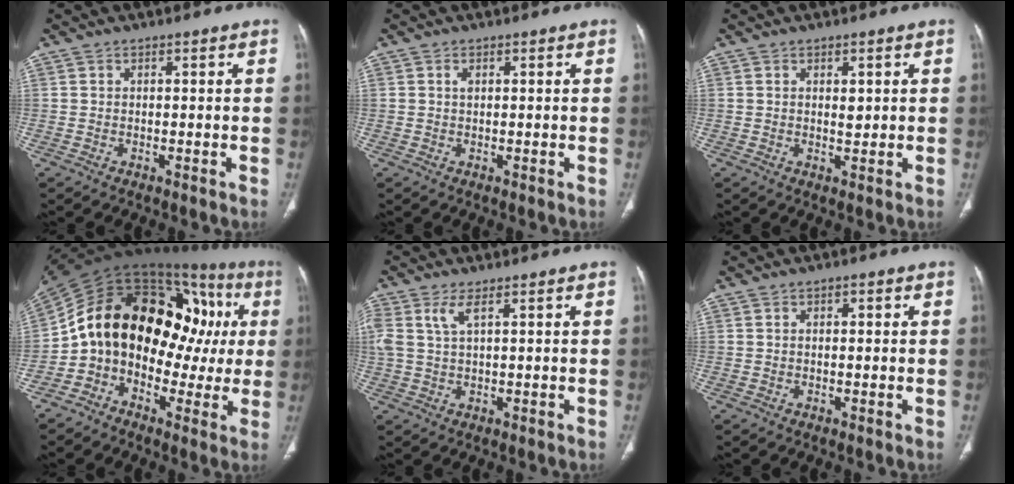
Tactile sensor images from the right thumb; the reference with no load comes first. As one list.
[{"total": 0.8, "force": [0.4, 0.4, 0.6], "torque": [-0.011, 0.001, 0.007]}, {"total": 1.8, "force": [0.6, 0.8, 1.5], "torque": [-0.020, -0.005, 0.010]}, {"total": 26.4, "force": [1.9, 16.8, 20.3], "torque": [-0.285, 0.083, 0.024]}, {"total": 3.8, "force": [1.8, 1.0, 3.2], "torque": [-0.091, 0.005, 0.045]}, {"total": 0.9, "force": [0.3, 0.4, 0.7], "torque": [-0.013, 0.001, 0.004]}]